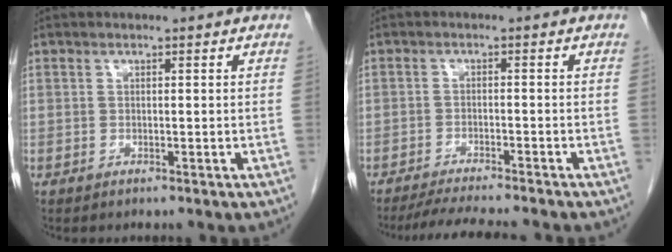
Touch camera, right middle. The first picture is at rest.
{"total": 8.9, "force": [-8.0, 0.3, 4.0], "torque": [-0.057, -0.016, -0.123]}